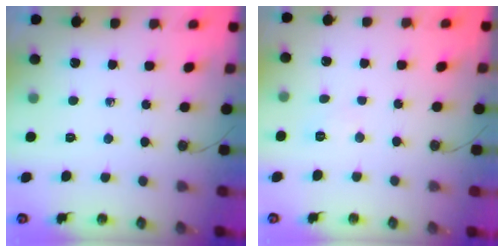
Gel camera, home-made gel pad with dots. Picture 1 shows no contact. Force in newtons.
{"total": 3.5, "press": 2.8, "slide": 2.2}